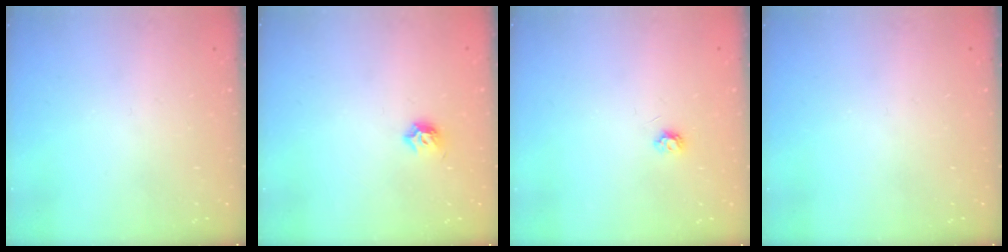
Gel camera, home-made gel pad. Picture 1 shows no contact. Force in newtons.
{"total": 4.3, "press": 4.2, "slide": 1.2}
{"total": 3.9, "press": 3.8, "slide": 0.6}
{"total": 0.0}